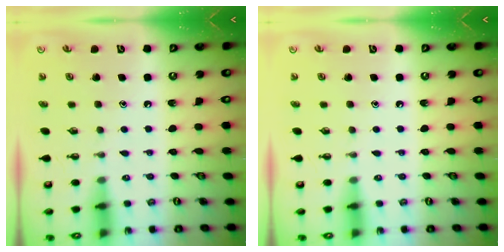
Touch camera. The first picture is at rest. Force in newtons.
{"total": 0.0}